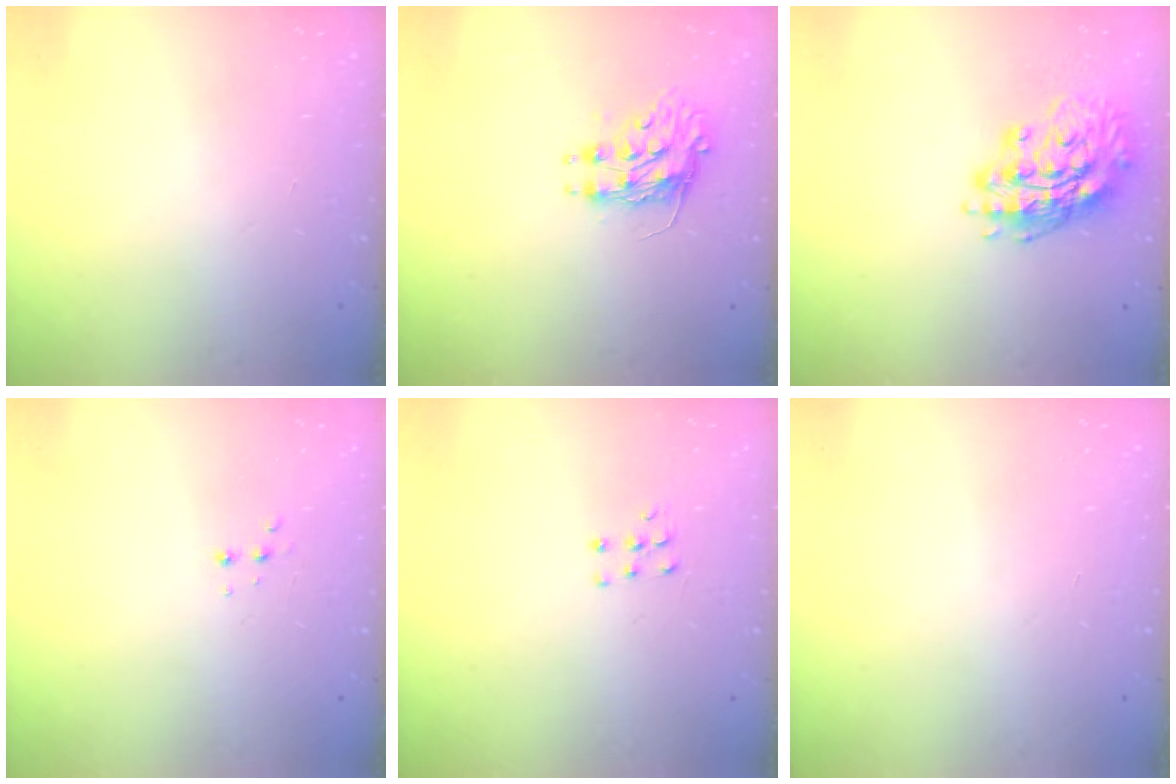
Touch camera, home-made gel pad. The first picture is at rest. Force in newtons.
{"total": 8.3, "press": 8.3, "slide": 0.1}
{"total": 16.3, "press": 16.1, "slide": 2.8}
{"total": 2.9, "press": 2.7, "slide": 1.0}
{"total": 4.6, "press": 4.5, "slide": 0.5}
{"total": 0.0}